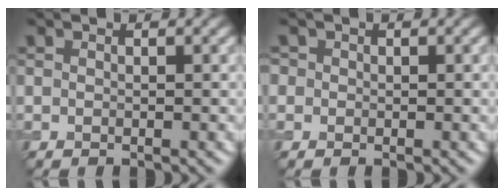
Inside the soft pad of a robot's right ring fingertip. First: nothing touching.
{"total": 0.9, "force": [0.2, 0.9, 0.1], "torque": [0.004, -0.001, -0.005]}